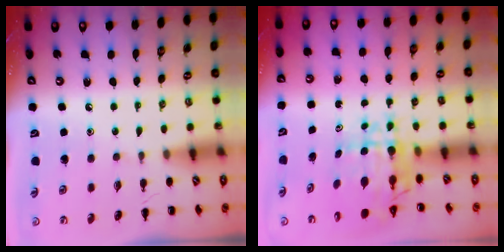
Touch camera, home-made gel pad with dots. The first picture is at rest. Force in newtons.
{"total": 7.1, "press": 6.5, "slide": 2.9}